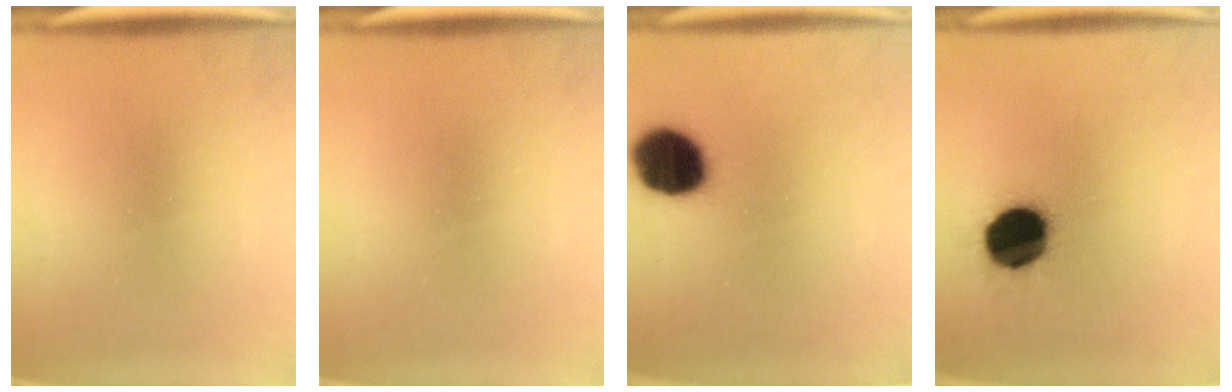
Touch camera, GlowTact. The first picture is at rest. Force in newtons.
{"total": 0.0}
{"total": 13.2}
{"total": 15.6}